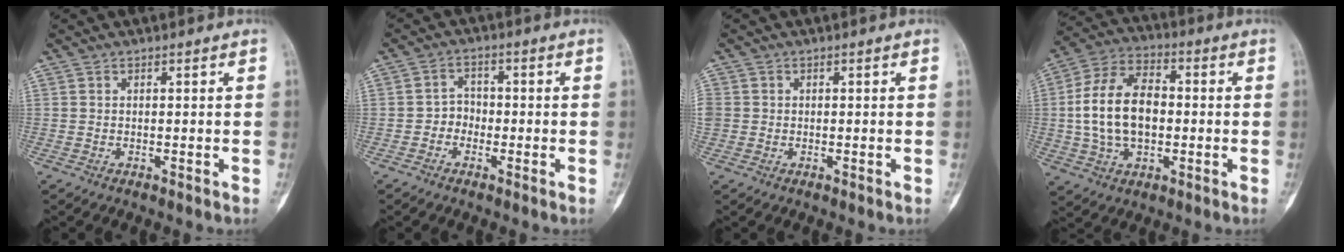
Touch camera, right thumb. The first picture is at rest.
{"total": 3.3, "force": [-1.4, 2.8, 1.1], "torque": [0.007, 0.016, -0.036]}
{"total": 2.6, "force": [0.0, 2.5, 1.0], "torque": [-0.013, 0.008, -0.001]}
{"total": 15.0, "force": [-0.4, 9.5, 11.6], "torque": [-0.206, 0.024, -0.011]}